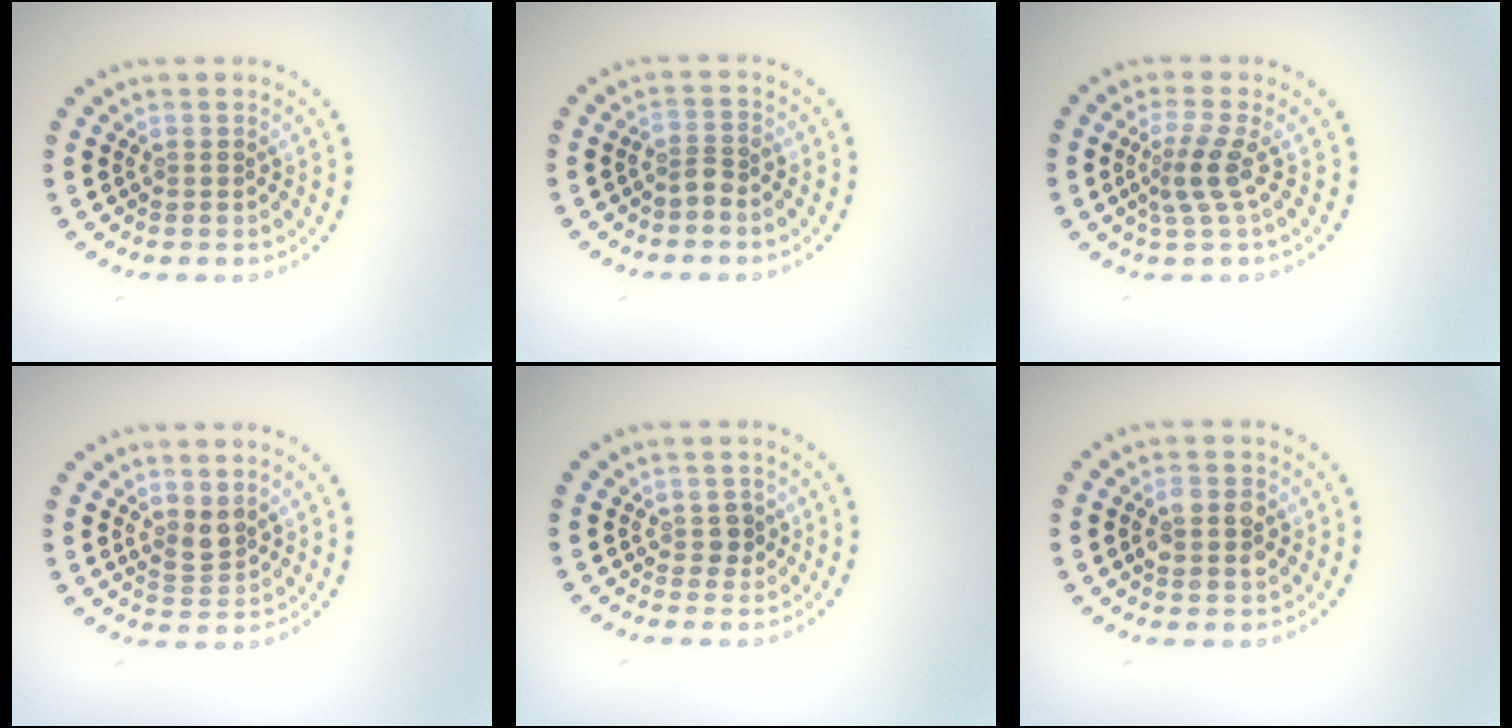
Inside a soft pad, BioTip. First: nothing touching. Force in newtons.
{"total": 1.5, "press": 1.2, "slide": 1.0}
{"total": 2.6, "press": 1.8, "slide": 1.9}
{"total": 1.8, "press": 1.5, "slide": 1.0}
{"total": 1.0, "press": 0.9, "slide": 0.5}
{"total": 2.9, "press": 2.9, "slide": 0.2}